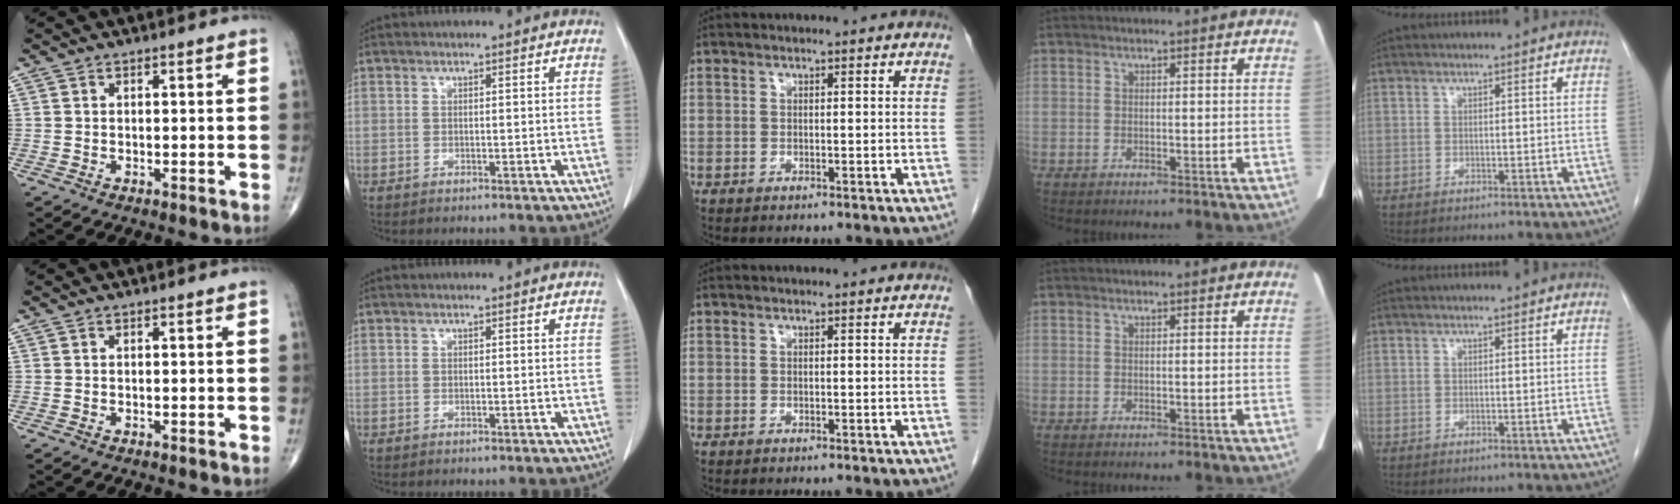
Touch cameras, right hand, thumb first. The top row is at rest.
{}